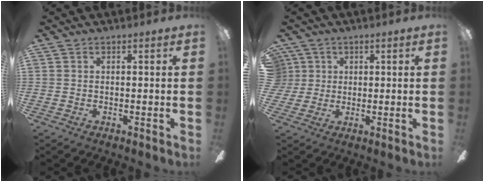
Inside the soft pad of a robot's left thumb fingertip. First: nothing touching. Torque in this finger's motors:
{"motor_torque": [2.82, 2.19, 1.76, -1.00, 0.54]}